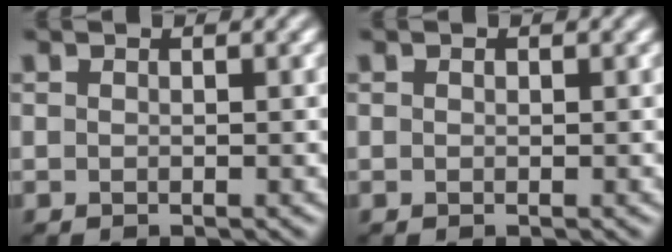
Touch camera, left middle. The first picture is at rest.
{"total": 0.0}